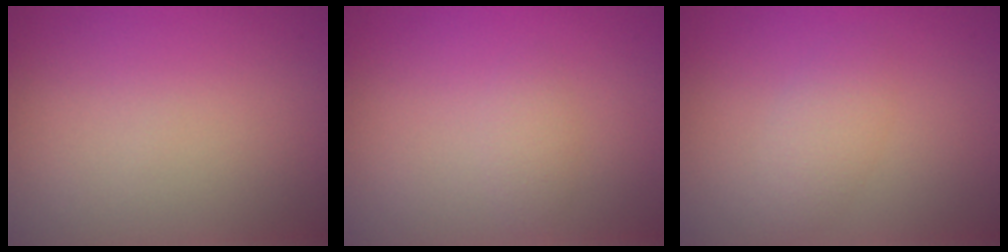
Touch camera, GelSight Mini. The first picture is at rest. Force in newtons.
{"total": 1.2, "press": 1.2, "slide": 0.1}
{"total": 2.1, "press": 2.1, "slide": 0.1}